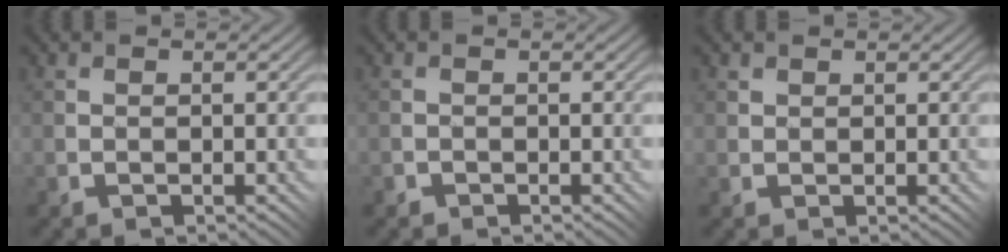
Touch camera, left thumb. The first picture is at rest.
{"total": 0.7, "force": [-0.4, 0.4, -0.4], "torque": [0.010, 0.000, -0.009]}
{"total": 1.3, "force": [0.9, 0.8, -0.1], "torque": [-0.003, 0.000, 0.016]}